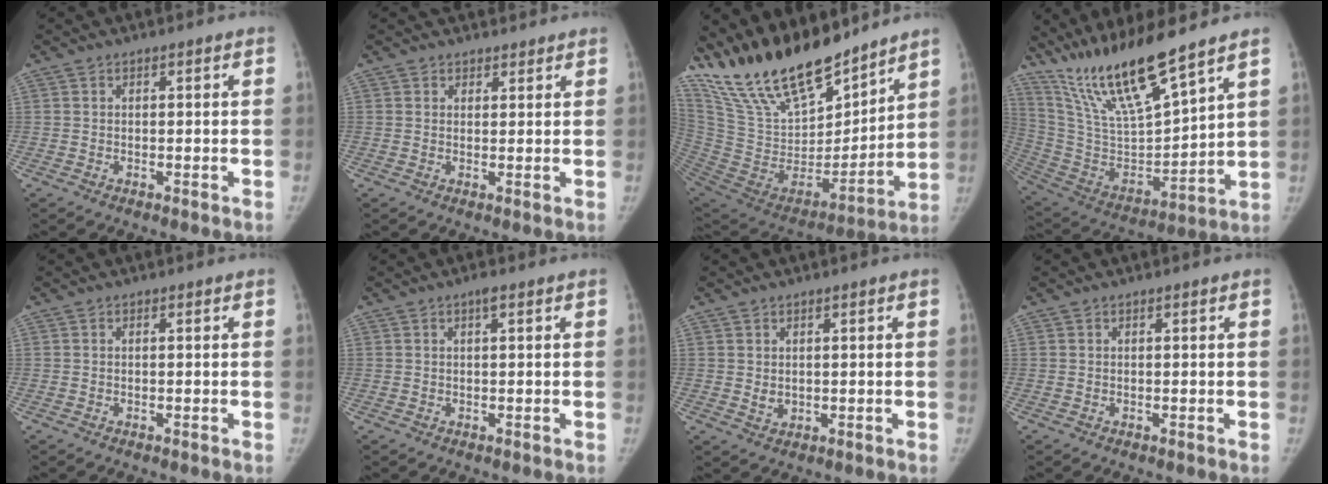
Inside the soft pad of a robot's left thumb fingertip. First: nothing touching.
{"total": 2.6, "force": [2.3, 1.3, -0.1], "torque": [0.028, -0.010, 0.029]}
{"total": 26.1, "force": [21.6, 9.0, 11.6], "torque": [-0.187, -0.102, 0.390]}
{"total": 19.3, "force": [15.2, 2.4, 11.7], "torque": [-0.198, -0.075, 0.300]}
{"total": 0.0}
{"total": 1.2, "force": [0.6, 0.2, 1.0], "torque": [-0.018, 0.004, 0.008]}
{"total": 1.8, "force": [0.5, 1.2, 1.2], "torque": [-0.015, -0.007, 0.016]}
{"total": 0.0}